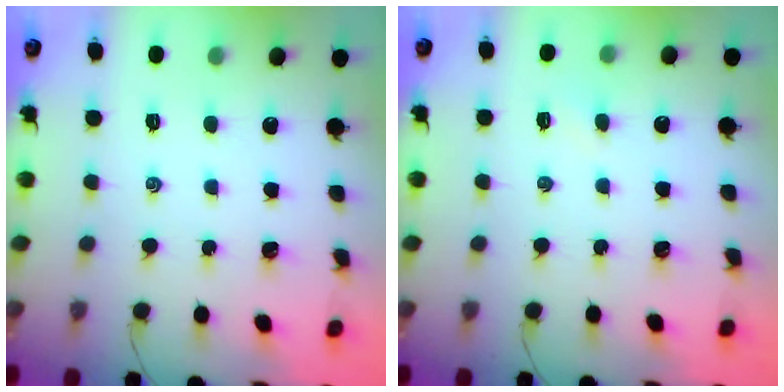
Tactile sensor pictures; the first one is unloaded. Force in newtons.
{"total": 2.4, "press": 2.2, "slide": 0.8}